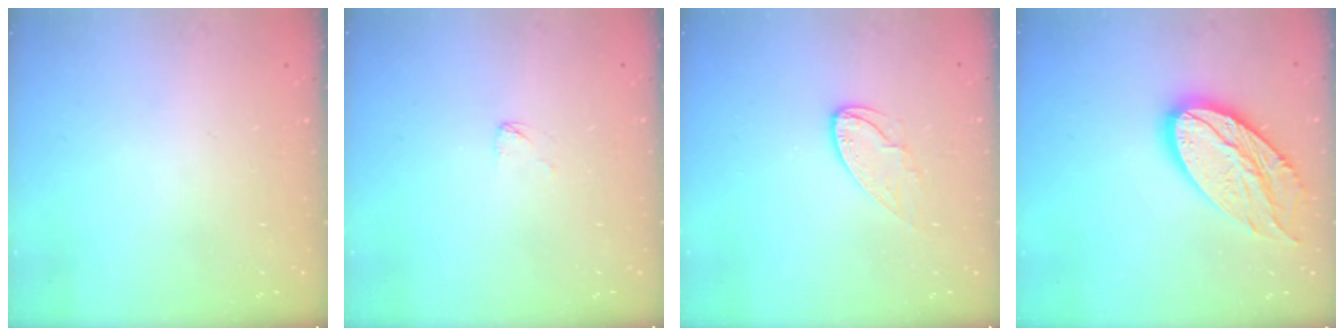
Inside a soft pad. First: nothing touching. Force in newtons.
{"total": 1.9, "press": 1.9, "slide": 0.1}
{"total": 7.1, "press": 7.1, "slide": 0.5}
{"total": 18.8, "press": 18.7, "slide": 1.6}